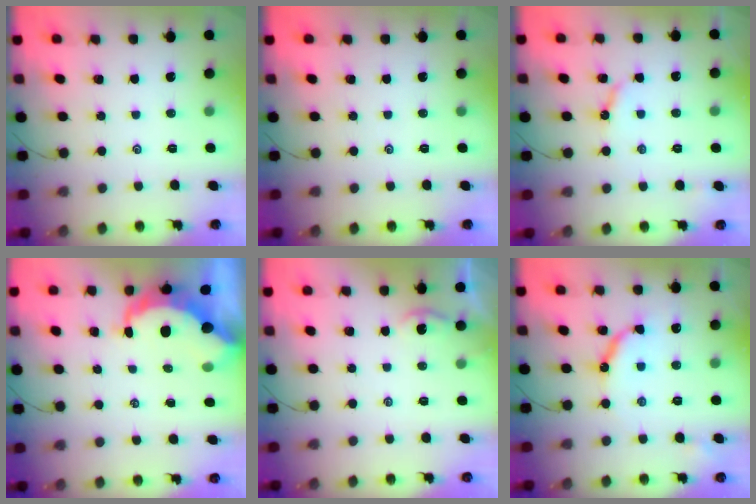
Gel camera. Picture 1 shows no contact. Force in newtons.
{"total": 0.0}
{"total": 5.0, "press": 4.9, "slide": 0.4}
{"total": 9.2, "press": 9.2, "slide": 0.9}
{"total": 0.6, "press": 0.6, "slide": 0.2}
{"total": 9.9, "press": 9.9, "slide": 0.9}